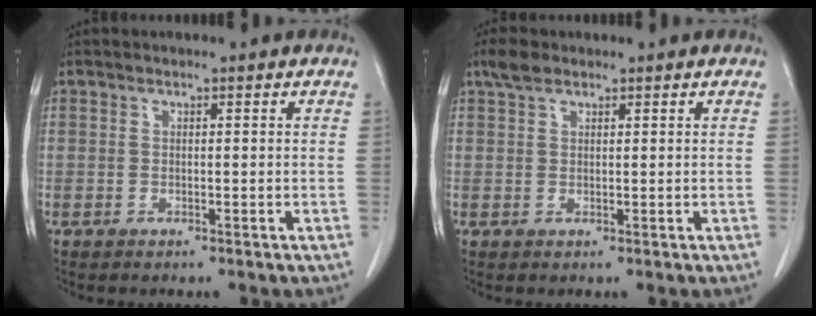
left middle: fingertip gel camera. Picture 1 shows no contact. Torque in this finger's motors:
{"motor_torque": [0.48, -0.42, -0.06, -0.02]}